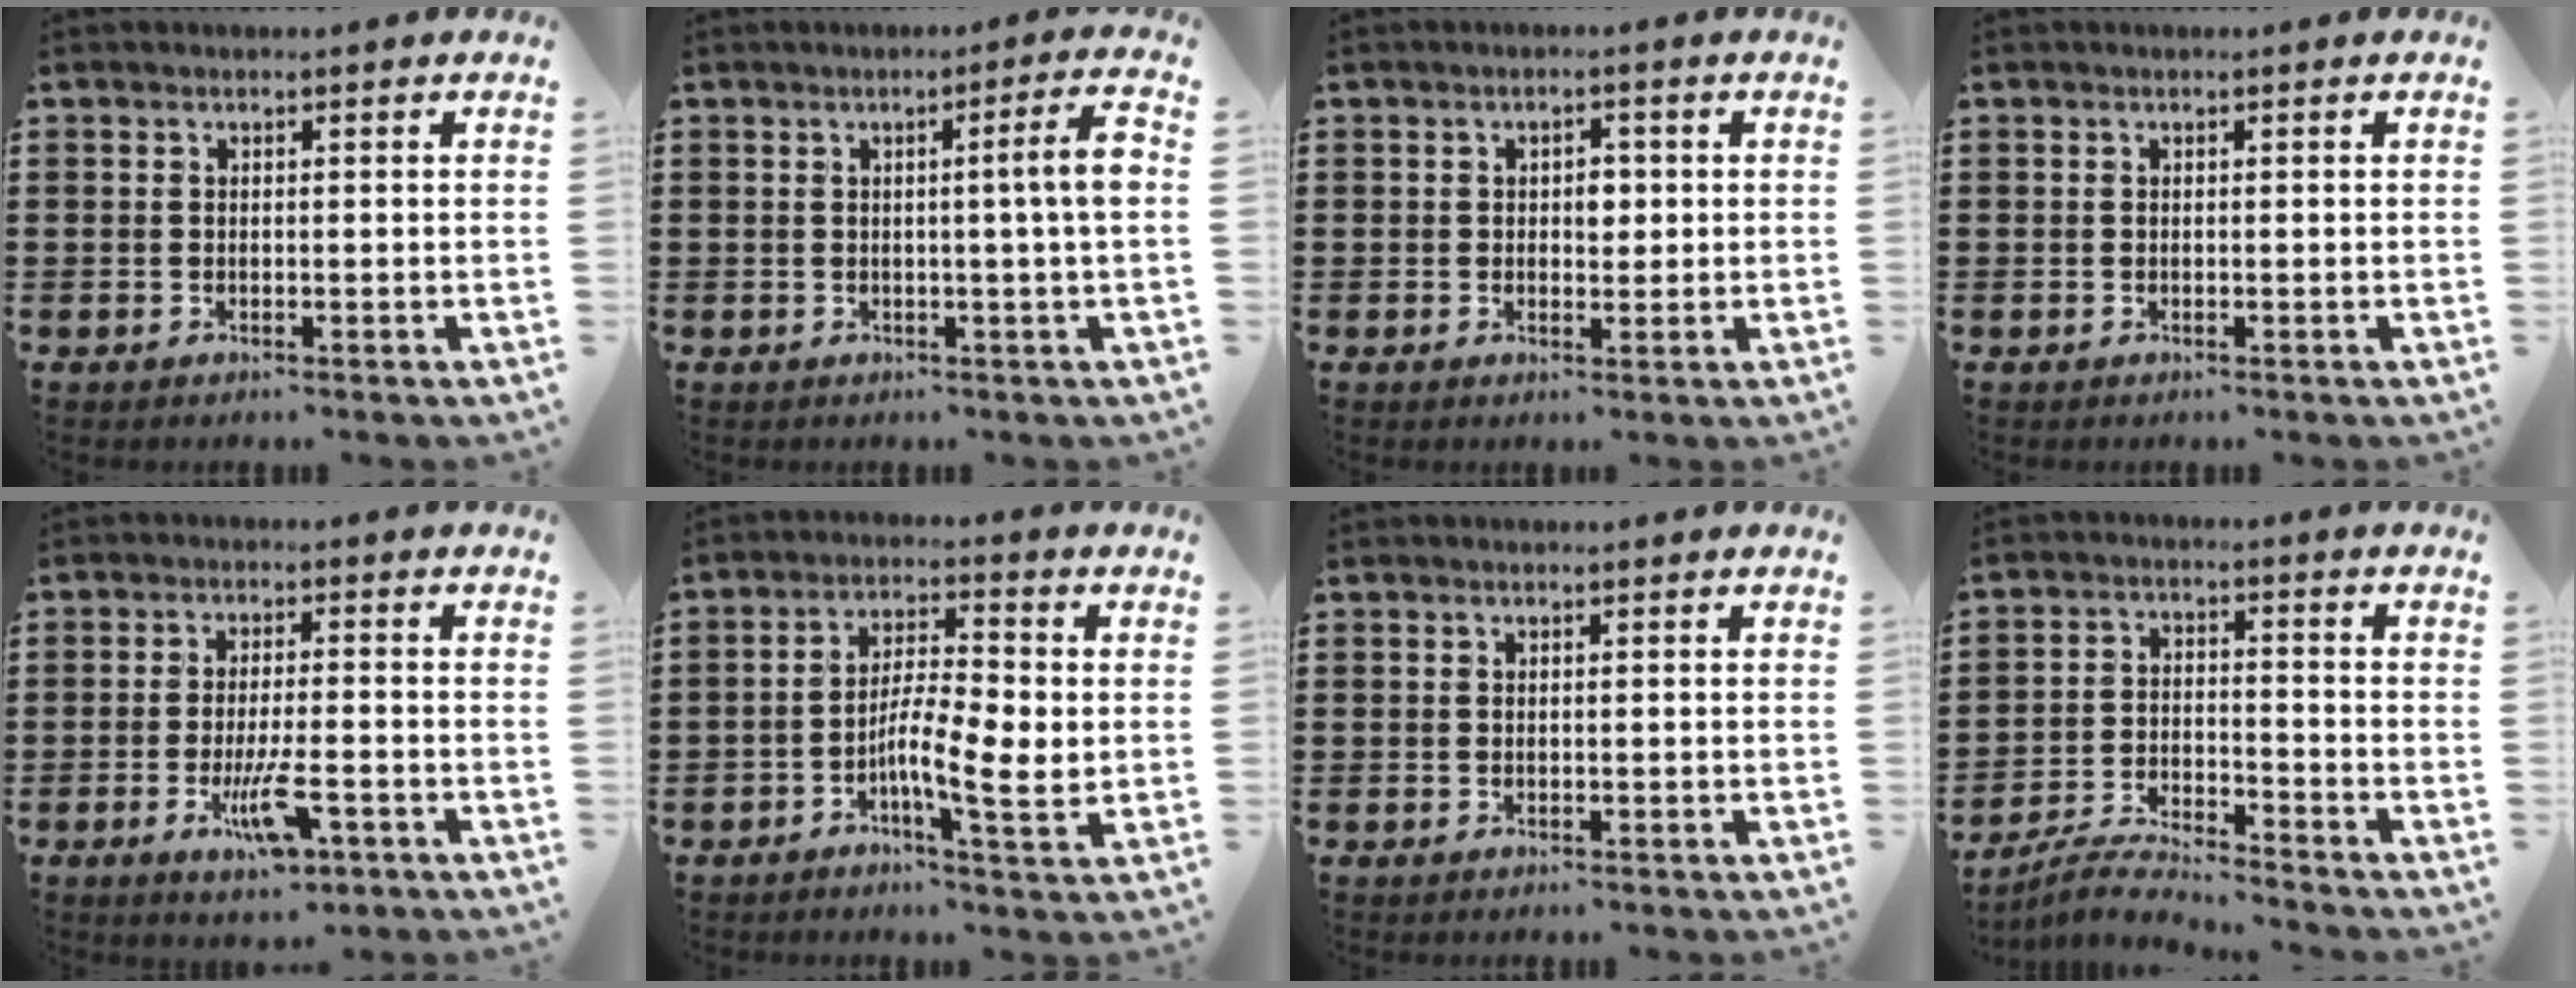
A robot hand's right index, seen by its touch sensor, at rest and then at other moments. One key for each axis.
{"total": 5.7, "fx": 0.5, "fy": -0.2, "fz": 5.7, "tx": -0.087, "ty": -0.012, "tz": 0.000}
{"total": 2.5, "fx": 0.2, "fy": 1.5, "fz": 1.9, "tx": -0.023, "ty": 0.001, "tz": -0.001}
{"total": 0.0}
{"total": 7.5, "fx": -3.1, "fy": 2.1, "fz": 6.5, "tx": -0.128, "ty": -0.012, "tz": -0.052}
{"total": 7.3, "fx": -1.5, "fy": 2.0, "fz": 6.9, "tx": -0.124, "ty": -0.003, "tz": -0.027}
{"total": 0.0}
{"total": 4.9, "fx": -4.8, "fy": -0.1, "fz": 1.0, "tx": -0.034, "ty": -0.004, "tz": -0.099}